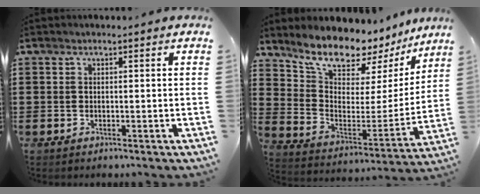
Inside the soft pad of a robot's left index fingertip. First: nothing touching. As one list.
[{"total": 10.2, "force": [9.3, 2.7, 3.1], "torque": [-0.088, -0.077, 0.159]}]